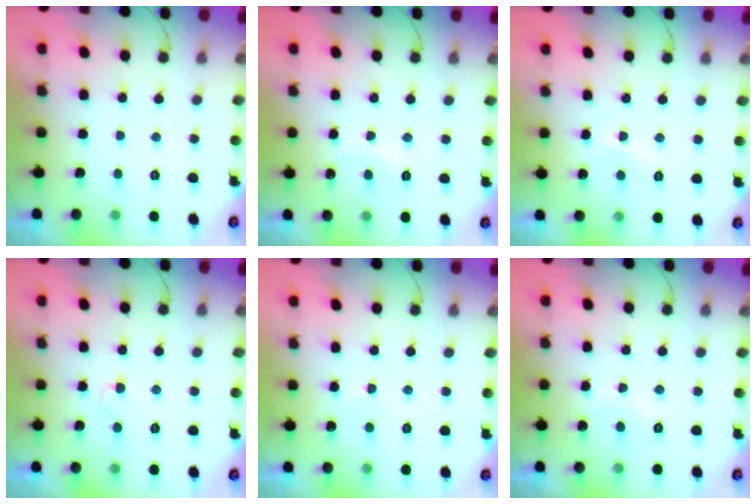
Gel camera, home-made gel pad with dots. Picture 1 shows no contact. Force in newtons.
{"total": 6.0, "press": 6.0, "slide": 0.4}
{"total": 3.8, "press": 3.8, "slide": 0.4}
{"total": 3.3, "press": 3.3, "slide": 0.4}
{"total": 2.7, "press": 2.7, "slide": 0.2}
{"total": 6.2, "press": 6.1, "slide": 0.6}